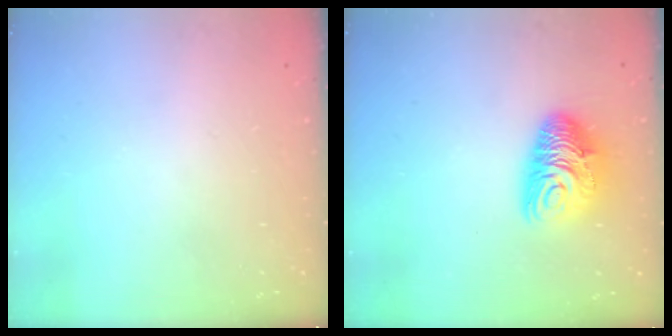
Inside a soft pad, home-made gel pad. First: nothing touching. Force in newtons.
{"total": 10.6, "press": 10.5, "slide": 1.2}